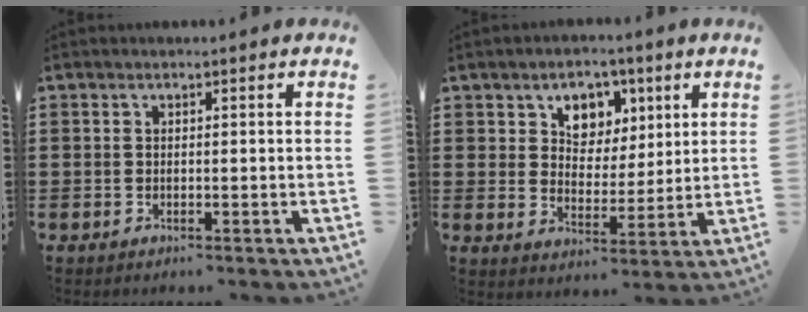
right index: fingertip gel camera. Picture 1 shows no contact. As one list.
[{"total": 5.7, "force": [3.0, 4.5, 1.7], "torque": [-0.046, 0.000, 0.049]}]